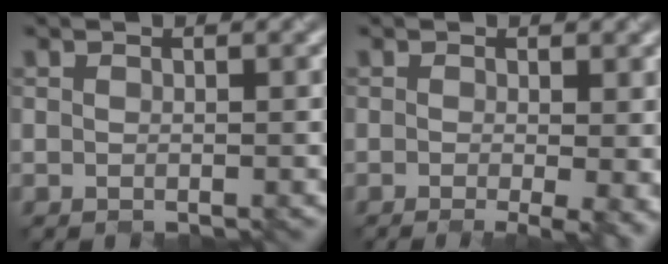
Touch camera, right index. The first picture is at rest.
{"total": 3.5, "force": [-0.5, 0.7, 3.4], "torque": [-0.043, -0.012, -0.008]}